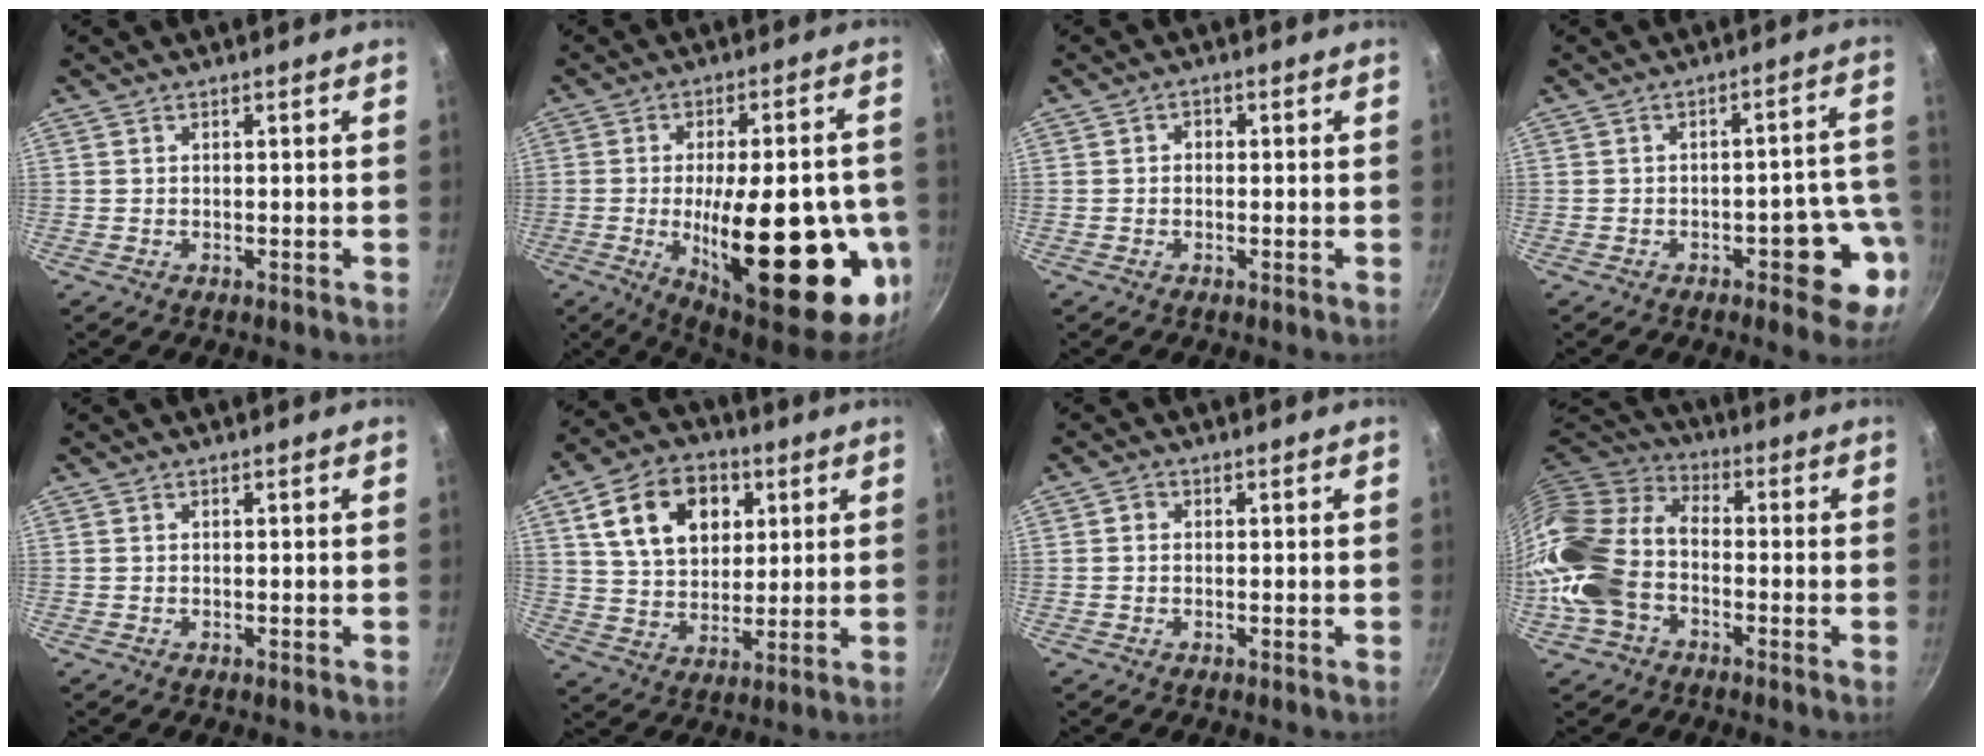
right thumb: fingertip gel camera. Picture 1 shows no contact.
{"total": 29.8, "force": [-6.6, 11.0, 26.9], "torque": [-0.348, 0.006, -0.078]}
{"total": 1.3, "force": [-0.1, 1.2, 0.6], "torque": [-0.006, 0.004, -0.006]}
{"total": 8.3, "force": [-3.2, 3.9, 6.6], "torque": [-0.040, 0.026, -0.036]}
{"total": 0.0}
{"total": 15.8, "force": [5.5, 11.3, 9.7], "torque": [-0.136, -0.005, 0.091]}
{"total": 1.1, "force": [0.0, 1.0, 0.4], "torque": [-0.008, 0.006, -0.002]}
{"total": 17.5, "force": [-4.6, 11.8, 12.0], "torque": [-0.226, 0.045, -0.111]}